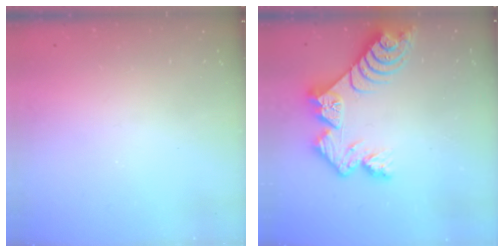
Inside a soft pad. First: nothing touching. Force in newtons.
{"total": 11.8, "press": 11.8, "slide": 1.1}